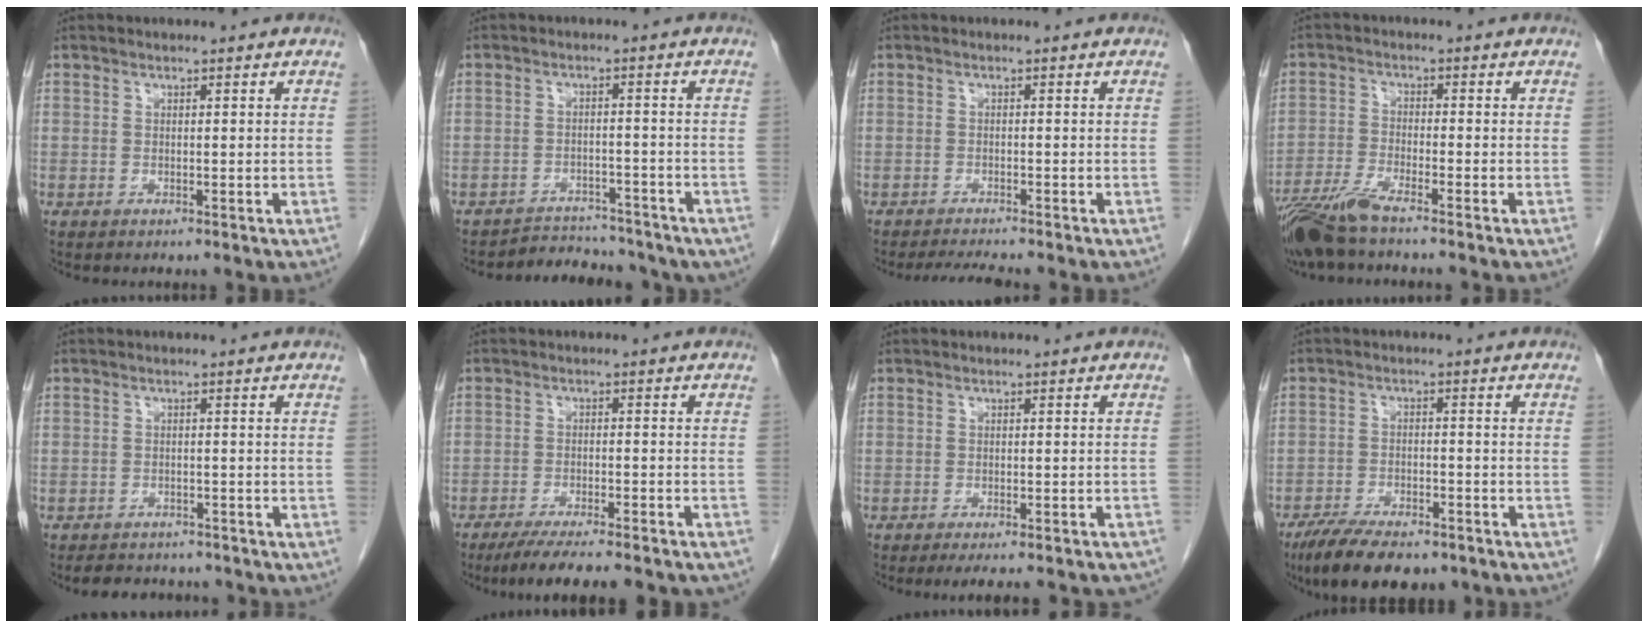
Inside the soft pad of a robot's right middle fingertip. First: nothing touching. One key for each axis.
{"total": 9.1, "fx": -8.3, "fy": 3.5, "fz": 0.9, "tx": -0.002, "ty": 0.018, "tz": -0.105}
{"total": 3.8, "fx": -3.5, "fy": -0.3, "fz": 1.5, "tx": -0.029, "ty": -0.015, "tz": -0.054}
{"total": 6.7, "fx": -5.5, "fy": 0.0, "fz": 3.8, "tx": -0.078, "ty": -0.023, "tz": -0.110}
{"total": 6.2, "fx": -5.6, "fy": 2.3, "fz": 1.4, "tx": -0.021, "ty": -0.002, "tz": -0.072}
{"total": 14.0, "fx": -12.0, "fy": 1.9, "fz": 6.9, "tx": -0.100, "ty": -0.018, "tz": -0.167}
{"total": 13.5, "fx": -12.1, "fy": 2.4, "fz": 5.4, "tx": -0.065, "ty": -0.002, "tz": -0.134}
{"total": 11.5, "fx": -8.9, "fy": 3.9, "fz": 6.2, "tx": -0.096, "ty": -0.012, "tz": -0.138}